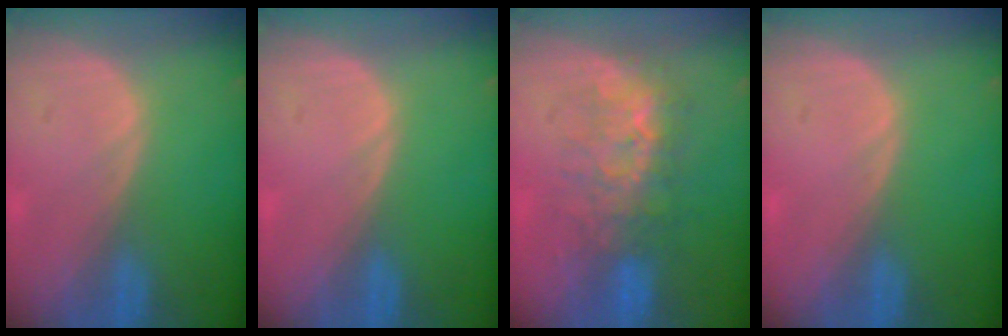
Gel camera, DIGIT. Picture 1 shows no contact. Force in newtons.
{"total": 0.0}
{"total": 7.6, "press": 7.2, "slide": 2.3}
{"total": 0.0}